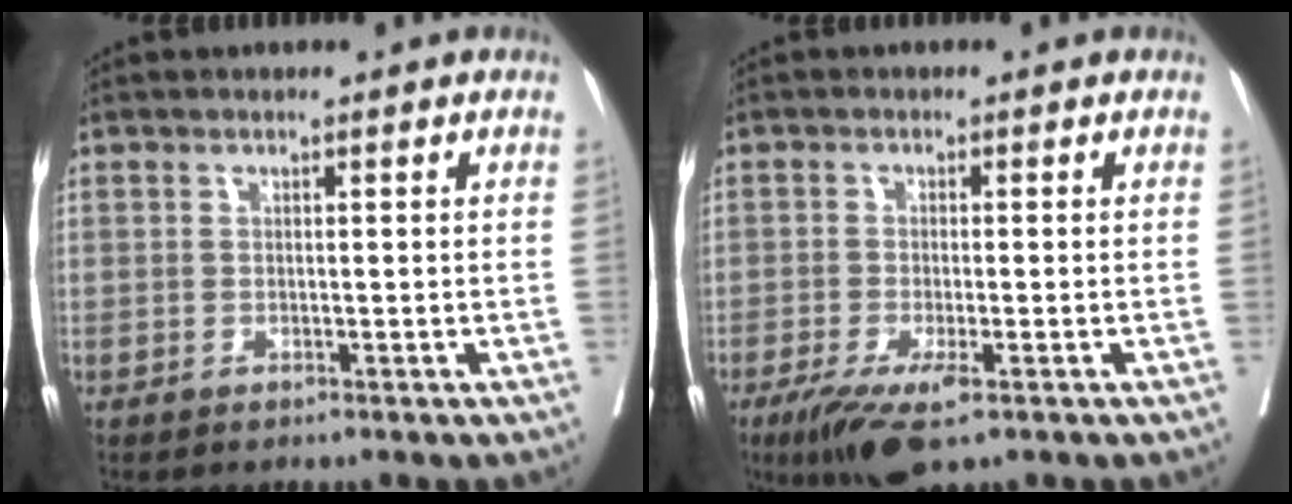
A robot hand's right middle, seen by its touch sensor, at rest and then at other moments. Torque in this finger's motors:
{"motor_torque": [1.20, -0.92, 0.23, 0.07]}